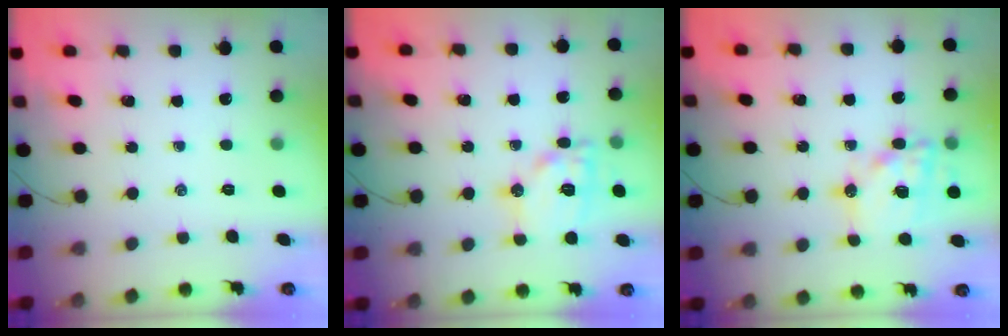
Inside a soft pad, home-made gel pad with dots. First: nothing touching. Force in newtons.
{"total": 12.9, "press": 12.9, "slide": 0.9}
{"total": 15.9, "press": 15.5, "slide": 3.9}